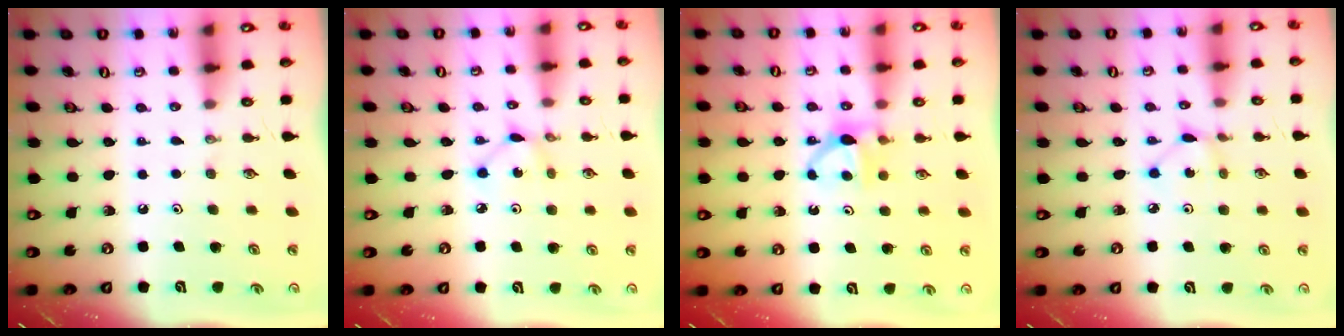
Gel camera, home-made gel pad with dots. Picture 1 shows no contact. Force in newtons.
{"total": 1.7, "press": 1.7, "slide": 0.1}
{"total": 5.7, "press": 5.6, "slide": 0.8}
{"total": 2.8, "press": 2.7, "slide": 0.3}